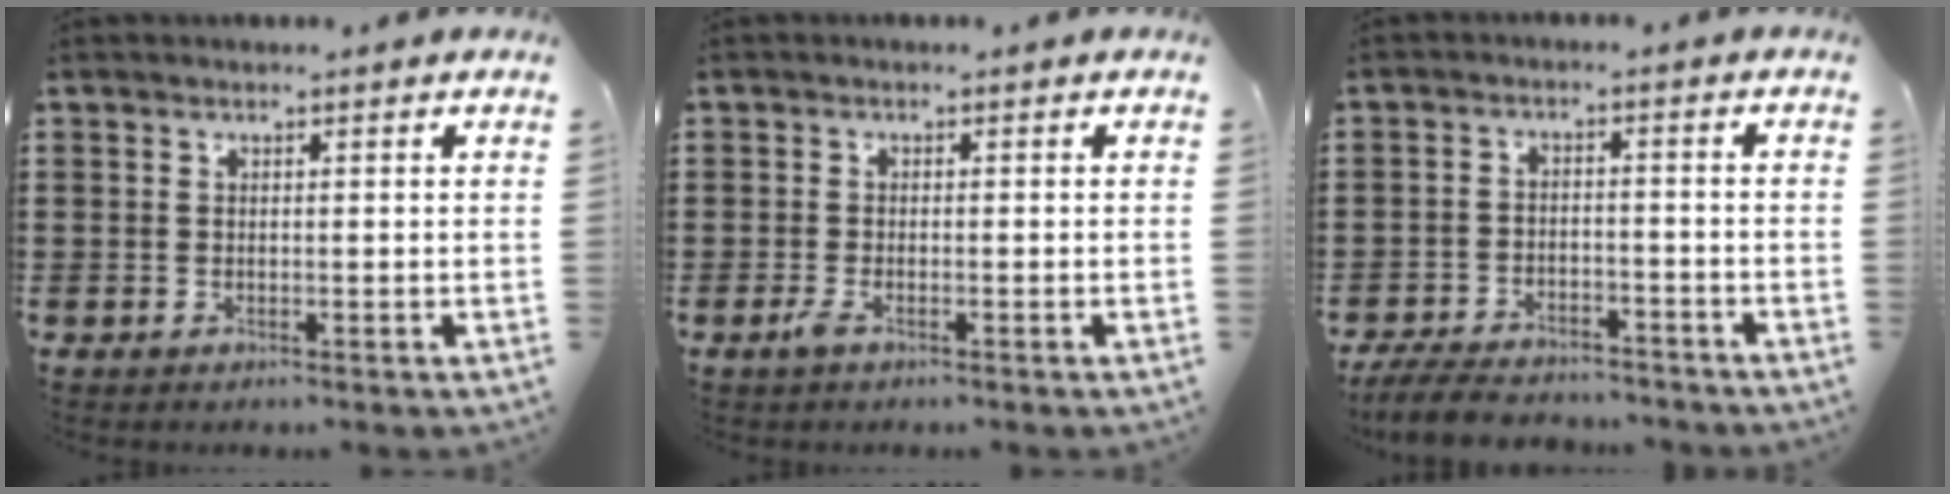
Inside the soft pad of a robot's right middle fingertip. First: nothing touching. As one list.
[{"total": 1.5, "force": [-0.8, 0.3, 1.2], "torque": [-0.030, -0.005, -0.016]}, {"total": 5.7, "force": [-5.5, 1.0, 1.4], "torque": [-0.031, 0.007, -0.109]}]